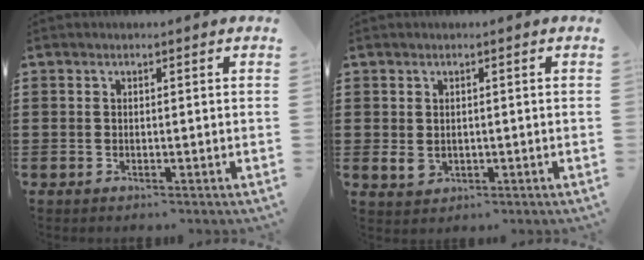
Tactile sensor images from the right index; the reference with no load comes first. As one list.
[{"total": 1.9, "force": [0.1, 1.4, 1.2], "torque": [-0.026, 0.002, 0.003]}]